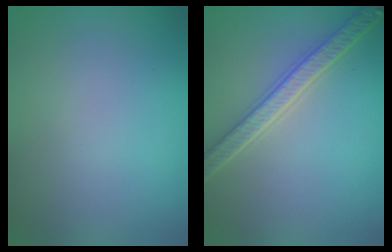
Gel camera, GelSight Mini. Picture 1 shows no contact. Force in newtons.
{"total": 4.6, "press": 3.7, "slide": 2.7}